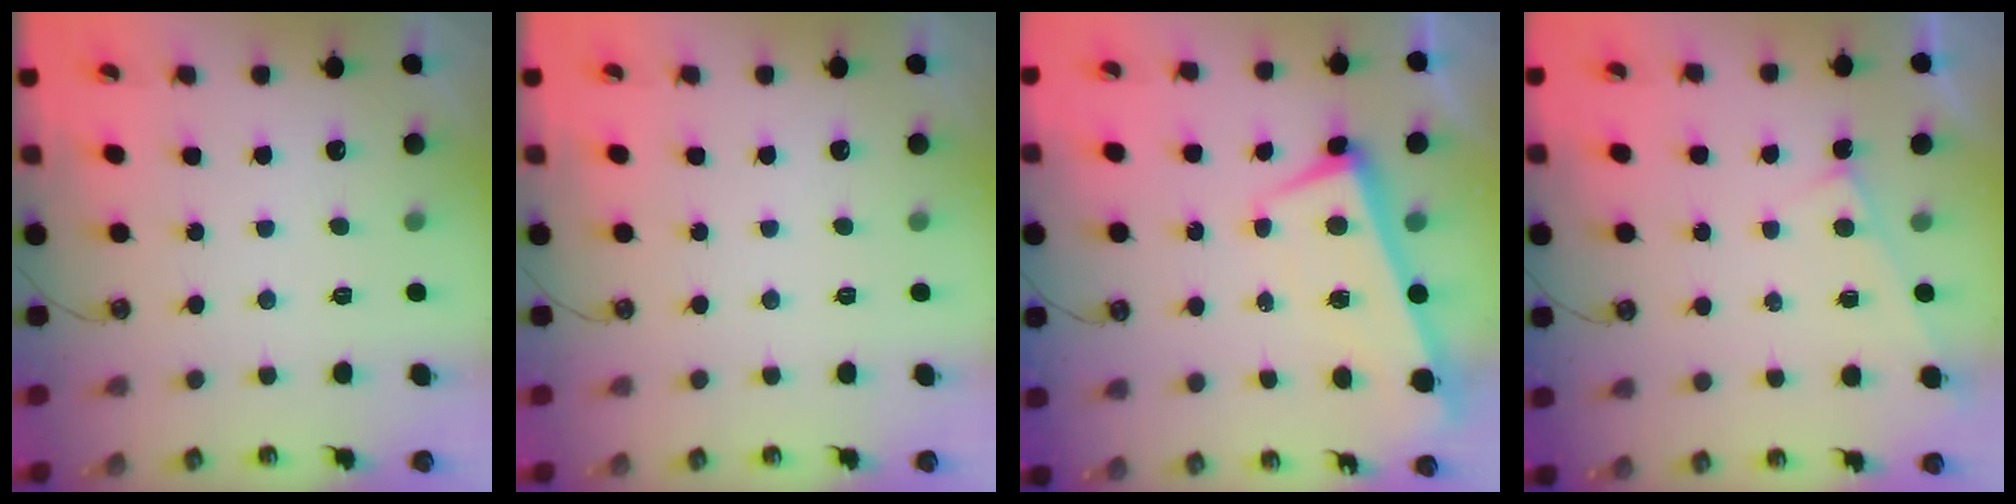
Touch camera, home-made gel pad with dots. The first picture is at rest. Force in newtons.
{"total": 0.0}
{"total": 2.1, "press": 1.9, "slide": 0.8}
{"total": 2.3, "press": 2.3, "slide": 0.1}